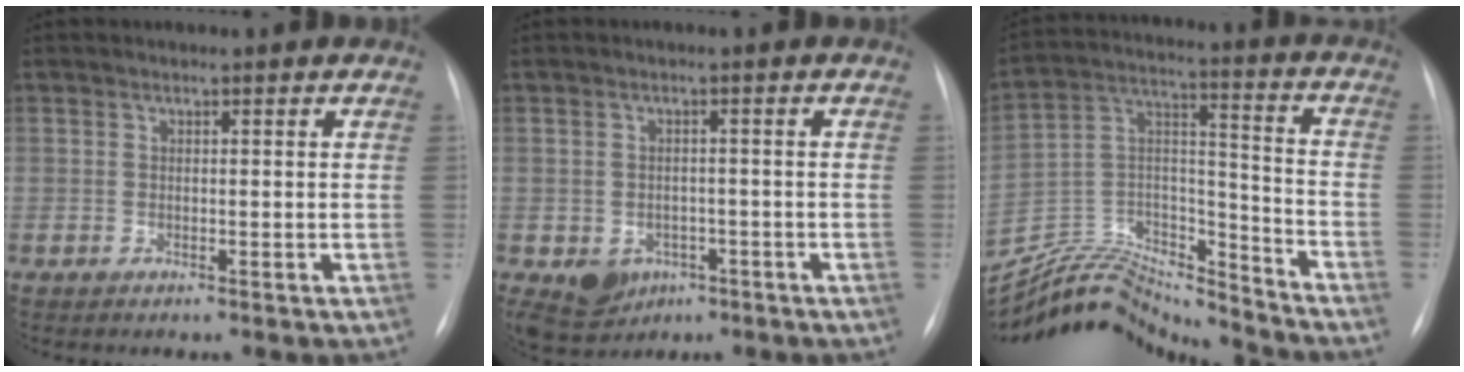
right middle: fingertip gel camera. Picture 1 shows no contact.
{"total": 5.7, "force": [-2.6, 4.6, 2.2], "torque": [-0.037, 0.005, -0.025]}
{"total": 19.8, "force": [-19.4, 2.7, 3.1], "torque": [-0.063, 0.045, -0.320]}